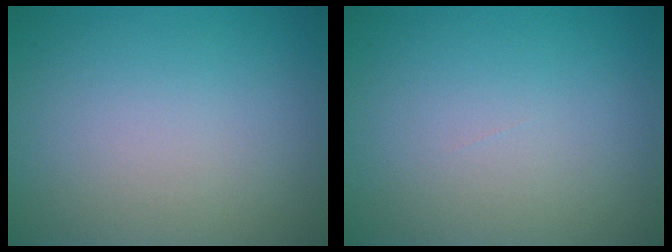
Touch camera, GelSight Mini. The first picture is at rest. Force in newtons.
{"total": 0.0}